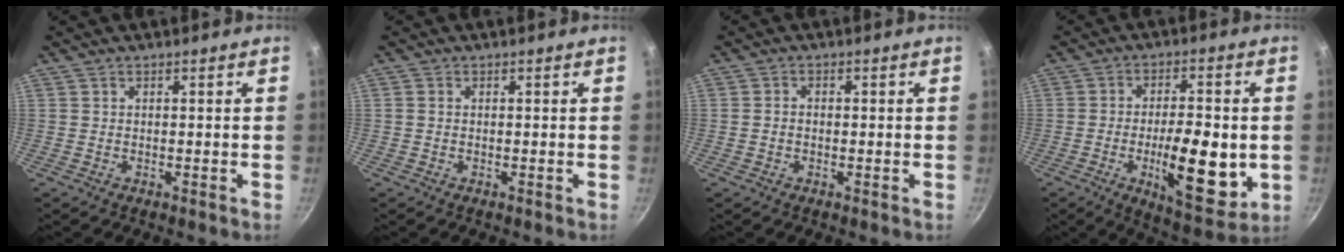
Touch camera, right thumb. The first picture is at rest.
{"total": 0.8, "force": [0.0, 0.6, 0.5], "torque": [-0.010, 0.003, -0.001]}
{"total": 1.6, "force": [-0.3, 1.2, 1.0], "torque": [-0.018, 0.008, -0.007]}
{"total": 15.9, "force": [-2.8, 6.1, 14.4], "torque": [-0.202, -0.006, -0.038]}